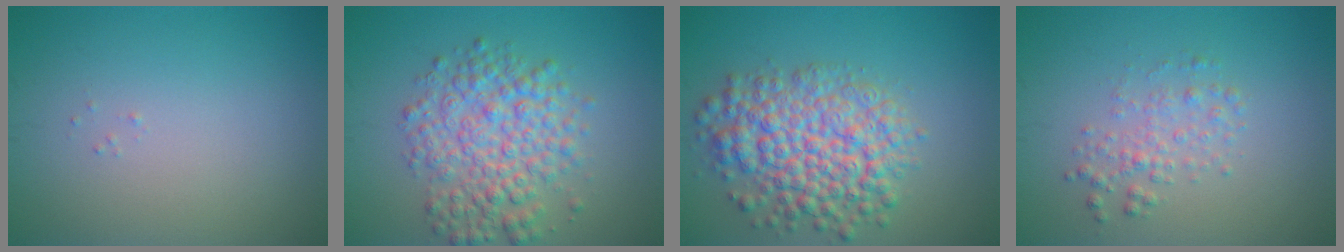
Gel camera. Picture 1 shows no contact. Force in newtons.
{"total": 5.8, "press": 5.8, "slide": 0.1}
{"total": 7.5, "press": 7.5, "slide": 0.3}
{"total": 2.0, "press": 2.0, "slide": 0.1}